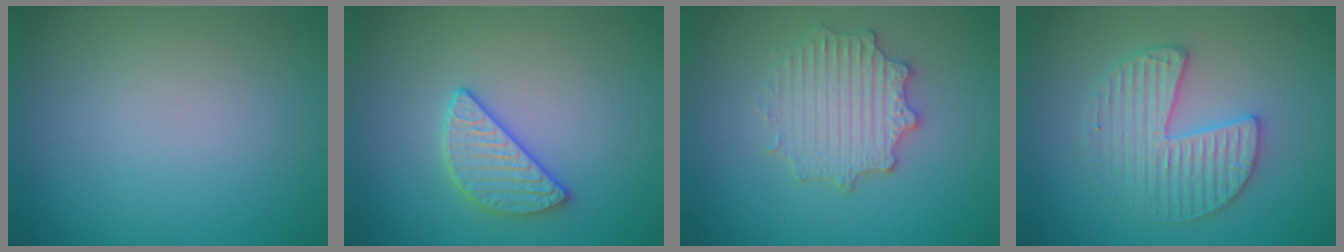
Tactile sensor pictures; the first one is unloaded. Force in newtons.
{"total": 2.8, "press": 2.7, "slide": 0.7}
{"total": 3.4, "press": 3.1, "slide": 1.2}
{"total": 3.5, "press": 3.4, "slide": 0.4}